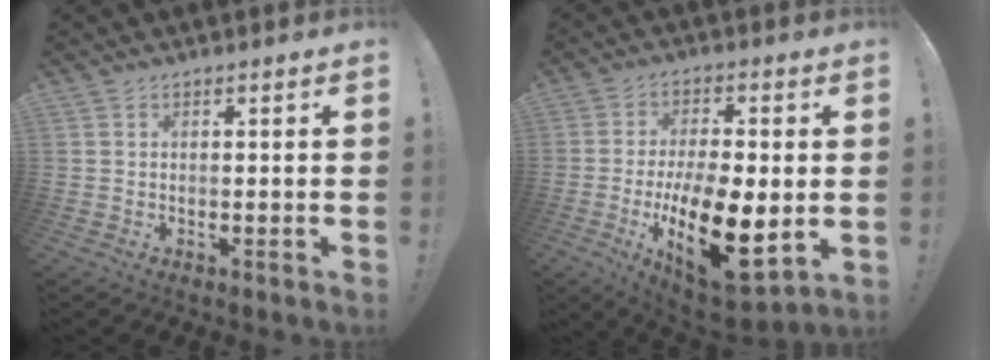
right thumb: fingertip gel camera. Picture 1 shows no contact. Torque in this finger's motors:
{"motor_torque": [0.18, 0.96, 1.56, -1.21, 0.52]}